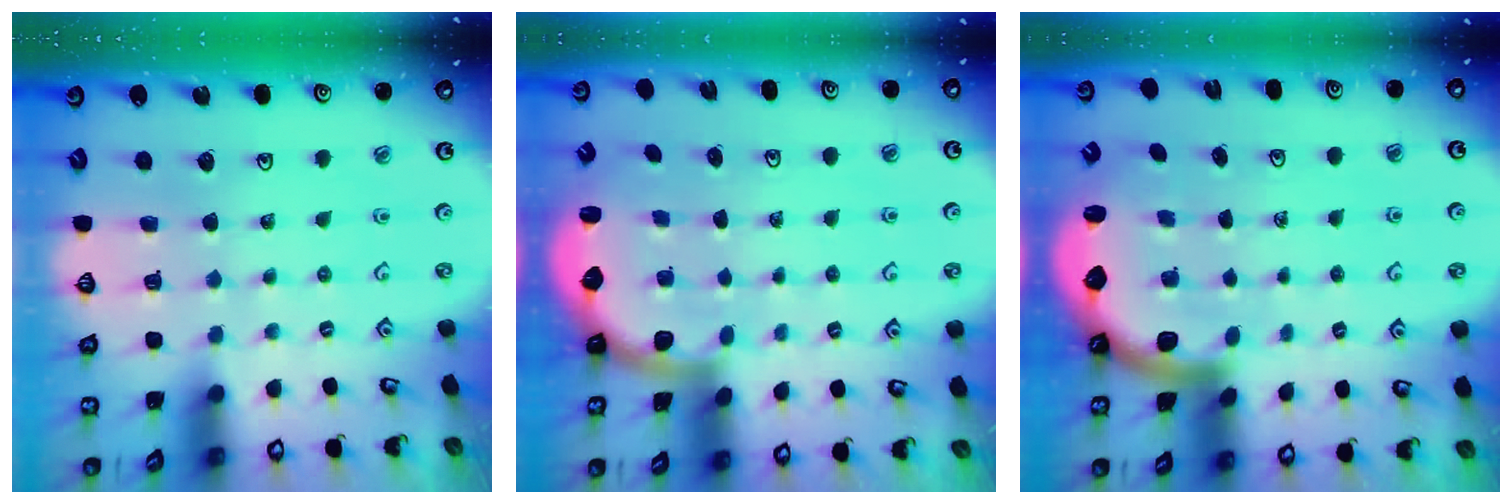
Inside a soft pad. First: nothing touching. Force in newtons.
{"total": 2.1, "press": 1.9, "slide": 1.0}
{"total": 2.9, "press": 2.9, "slide": 0.5}